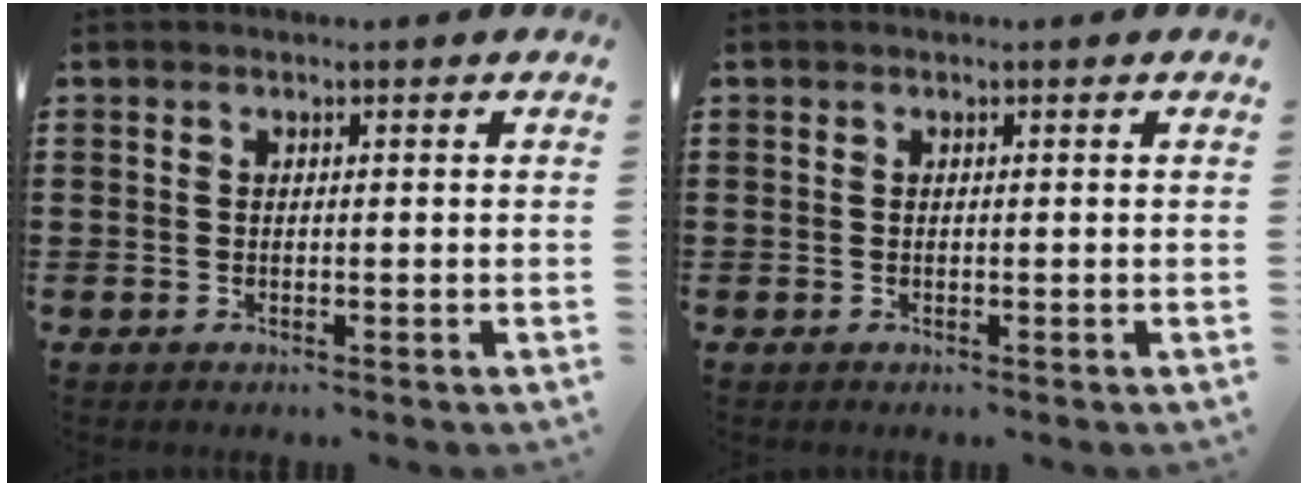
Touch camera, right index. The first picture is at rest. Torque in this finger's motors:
{"motor_torque": [0.01, 0.01, 0.00, 0.00]}